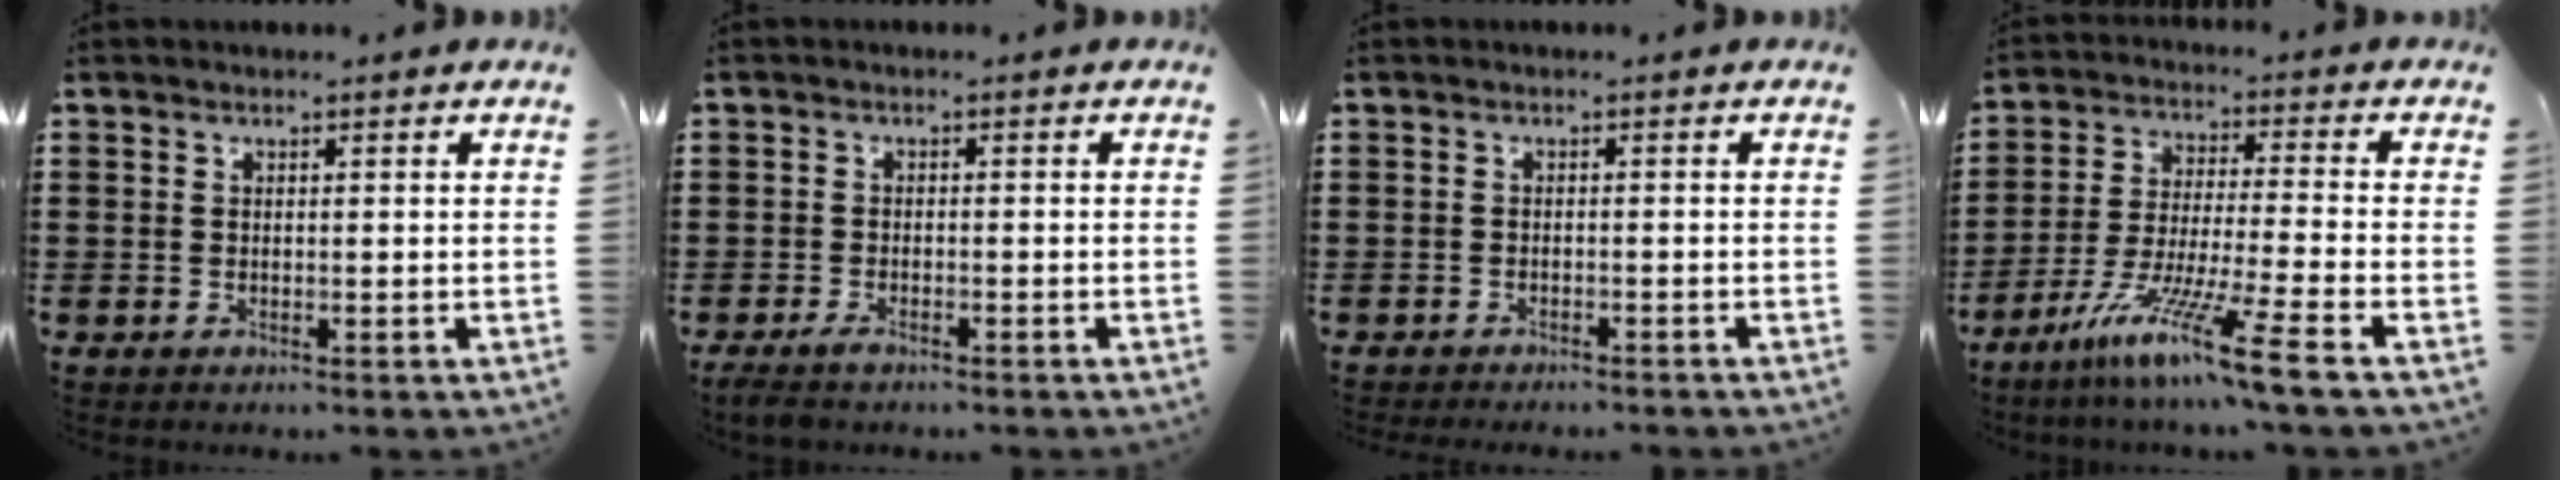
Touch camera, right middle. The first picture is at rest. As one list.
[{"total": 1.7, "force": [-1.3, 0.4, 1.0], "torque": [-0.029, -0.005, -0.027]}, {"total": 1.1, "force": [-1.1, -0.1, 0.0], "torque": [-0.003, 0.000, -0.021]}, {"total": 11.0, "force": [-7.7, -0.6, 7.9], "torque": [-0.158, -0.009, -0.155]}]